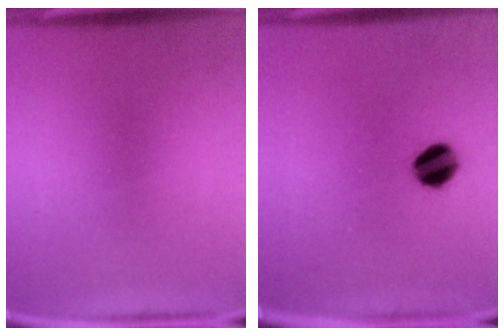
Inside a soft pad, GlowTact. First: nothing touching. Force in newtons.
{"total": 7.5}